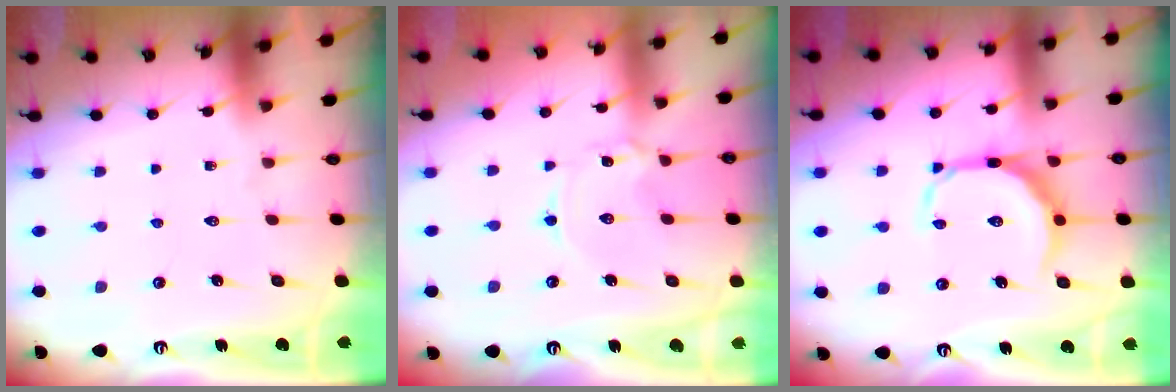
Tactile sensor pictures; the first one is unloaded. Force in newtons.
{"total": 0.9, "press": 0.9, "slide": 0.1}
{"total": 10.4, "press": 10.4, "slide": 0.2}